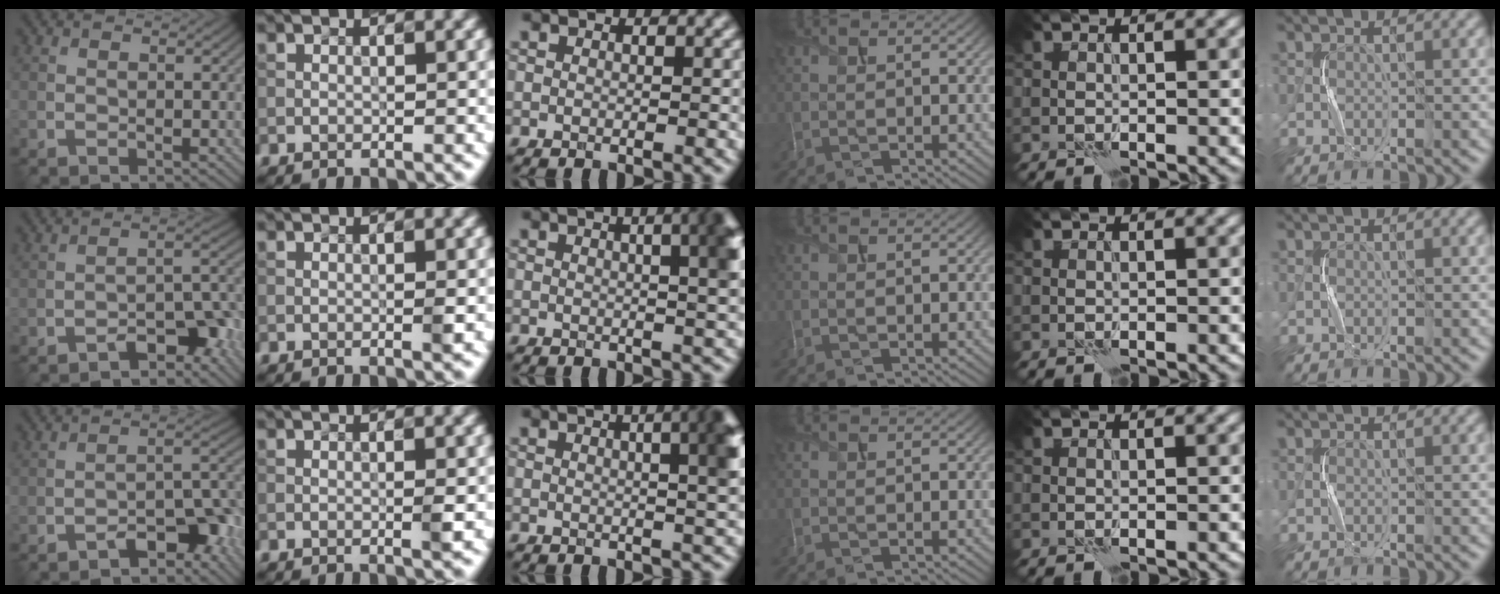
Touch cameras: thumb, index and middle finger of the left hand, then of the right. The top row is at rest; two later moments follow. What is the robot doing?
{"motion": "squeeze", "object": "paper clamp"}